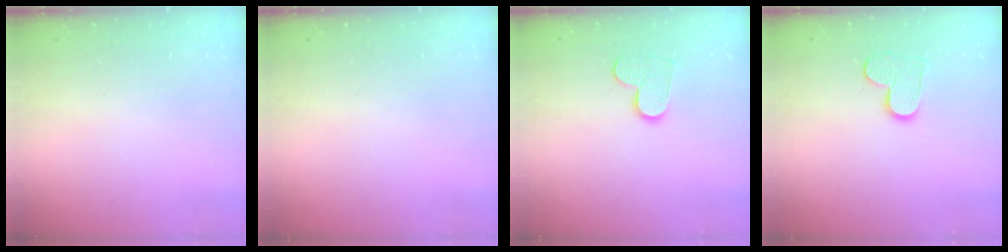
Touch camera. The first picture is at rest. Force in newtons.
{"total": 0.0}
{"total": 8.9, "press": 8.9, "slide": 0.7}
{"total": 9.9, "press": 9.8, "slide": 0.7}